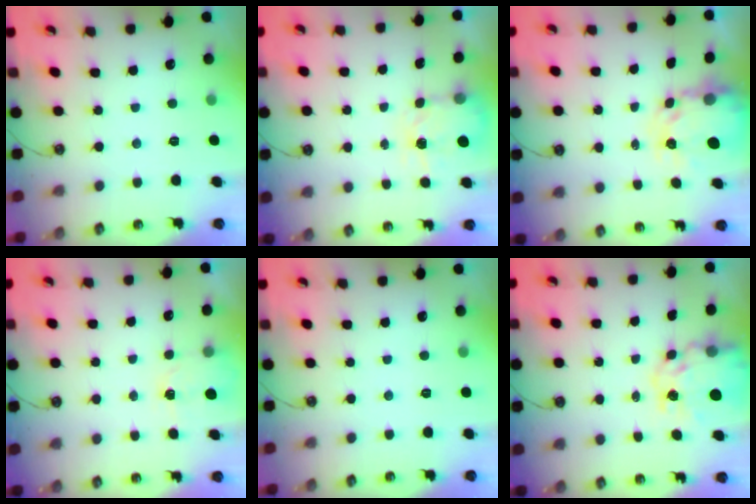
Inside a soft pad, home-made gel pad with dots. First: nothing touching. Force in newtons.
{"total": 3.8, "press": 3.7, "slide": 0.7}
{"total": 5.0, "press": 5.0, "slide": 0.4}
{"total": 2.4, "press": 2.4, "slide": 0.3}
{"total": 0.0}
{"total": 11.4, "press": 11.4, "slide": 0.9}